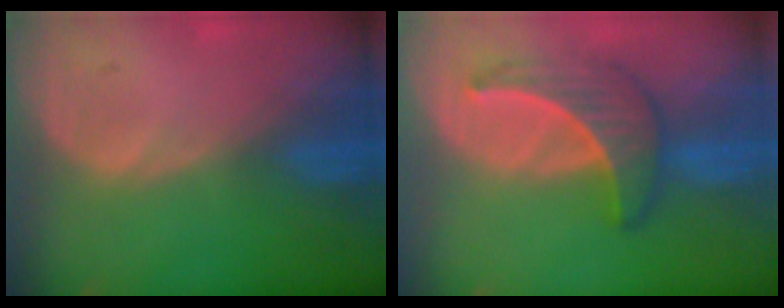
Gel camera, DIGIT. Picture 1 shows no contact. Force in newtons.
{"total": 6.7, "press": 6.1, "slide": 2.7}